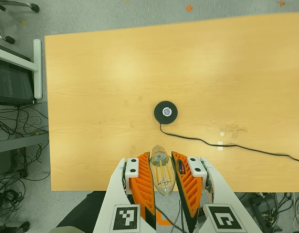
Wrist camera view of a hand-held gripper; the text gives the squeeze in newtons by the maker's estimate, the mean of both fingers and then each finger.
{"total": 19.2, "left": 20.5, "right": 18.0}